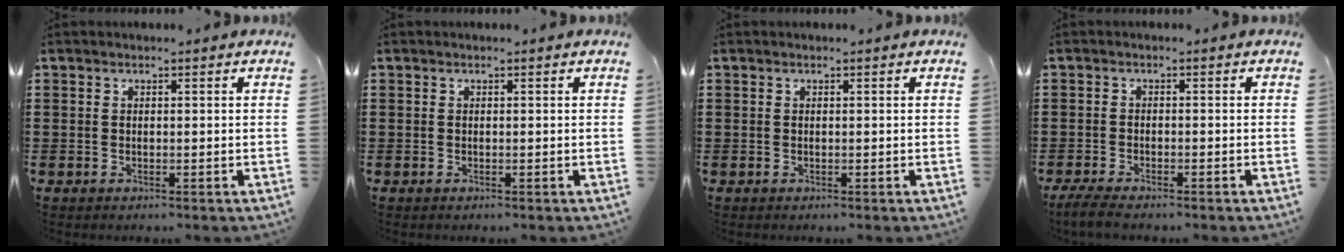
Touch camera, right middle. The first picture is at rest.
{"total": 0.0}
{"total": 0.0}
{"total": 2.9, "force": [-2.7, 0.3, 1.1], "torque": [-0.034, -0.005, -0.058]}